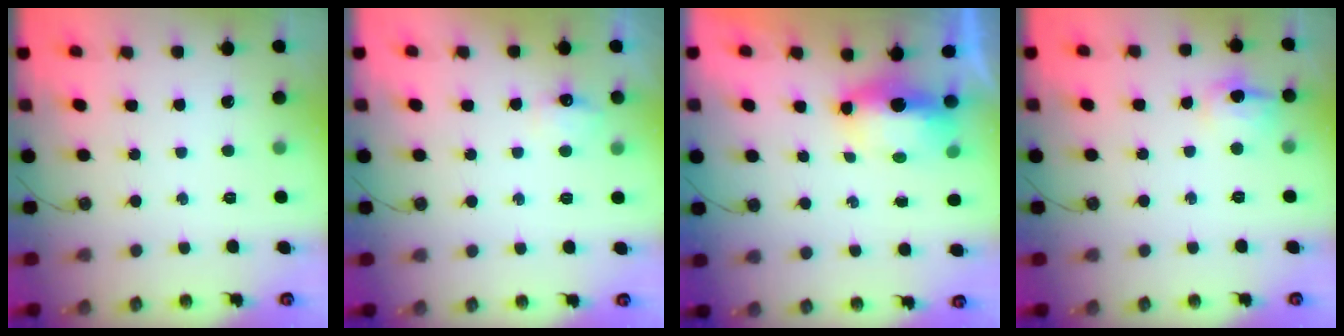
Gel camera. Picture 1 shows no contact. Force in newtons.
{"total": 5.8, "press": 5.7, "slide": 0.9}
{"total": 6.7, "press": 6.7, "slide": 0.9}
{"total": 10.5, "press": 10.5, "slide": 1.0}